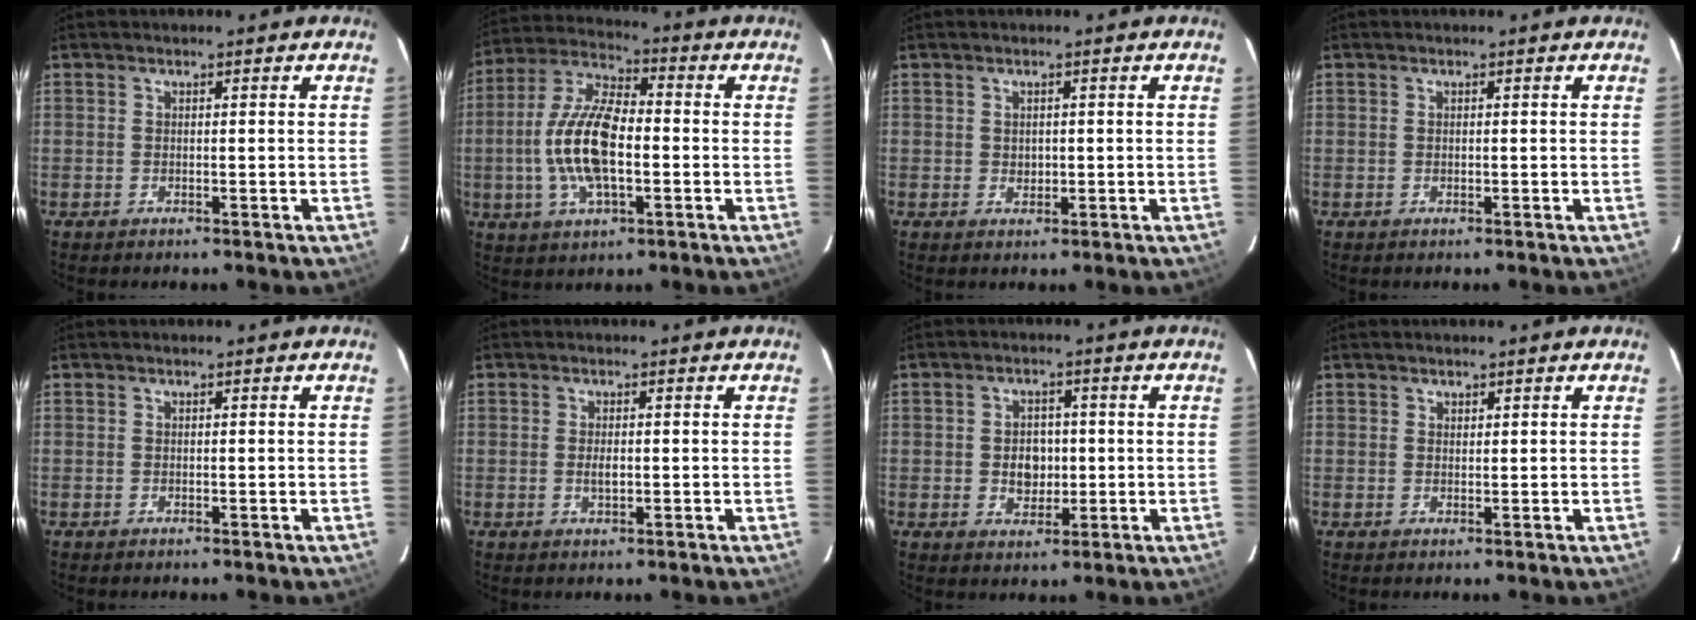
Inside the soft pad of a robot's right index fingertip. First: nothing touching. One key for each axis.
{"total": 14.6, "fx": -2.1, "fy": 6.2, "fz": 13.1, "tx": -0.271, "ty": 0.006, "tz": -0.043}
{"total": 1.5, "fx": 0.0, "fy": 1.4, "fz": 0.6, "tx": -0.006, "ty": 0.000, "tz": 0.003}
{"total": 0.0}
{"total": 0.0}
{"total": 1.8, "fx": -0.2, "fy": 0.8, "fz": 1.5, "tx": -0.027, "ty": -0.003, "tz": -0.002}
{"total": 5.2, "fx": -0.3, "fy": 4.1, "fz": 3.1, "tx": -0.057, "ty": 0.006, "tz": 0.000}
{"total": 0.9, "fx": 0.7, "fy": 0.6, "fz": 0.1, "tx": -0.001, "ty": 0.002, "tz": 0.012}